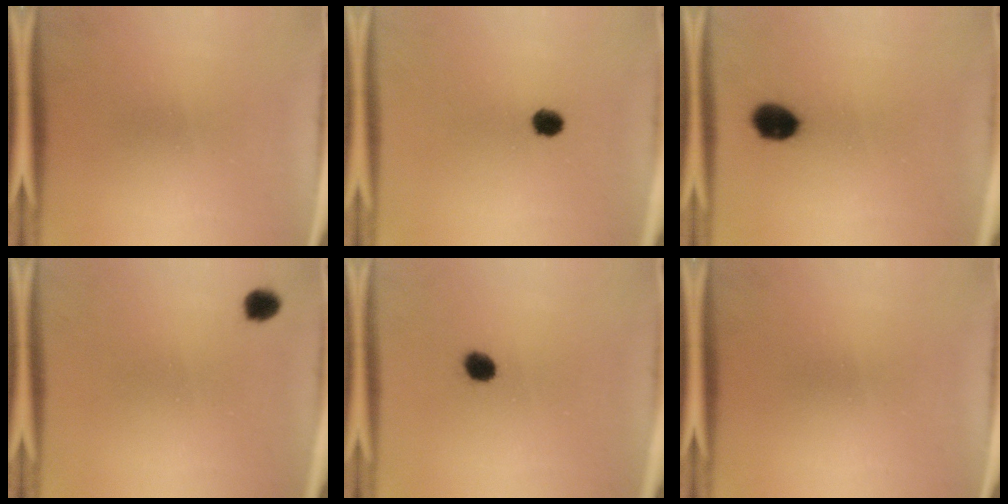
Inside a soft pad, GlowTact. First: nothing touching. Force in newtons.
{"total": 3.1}
{"total": 5.9}
{"total": 2.4}
{"total": 3.6}
{"total": 0.0}